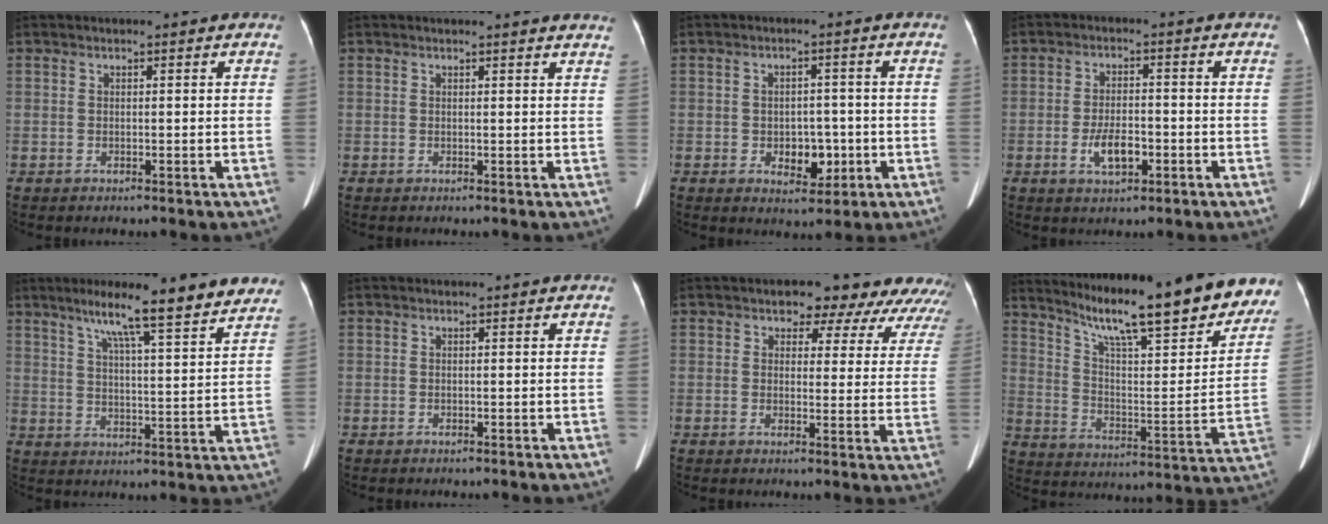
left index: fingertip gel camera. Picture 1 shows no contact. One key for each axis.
{"total": 4.0, "fx": 4.0, "fy": 0.0, "fz": 0.7, "tx": -0.011, "ty": -0.012, "tz": 0.020}
{"total": 4.8, "fx": -1.2, "fy": 3.3, "fz": 3.4, "tx": -0.047, "ty": 0.007, "tz": -0.006}
{"total": 5.0, "fx": -1.9, "fy": 2.1, "fz": 4.1, "tx": -0.084, "ty": 0.000, "tz": -0.028}
{"total": 15.4, "fx": 12.0, "fy": 0.4, "fz": 9.5, "tx": -0.132, "ty": 0.015, "tz": 0.160}
{"total": 0.0}
{"total": 12.2, "fx": 10.1, "fy": 5.6, "fz": 3.8, "tx": -0.002, "ty": -0.006, "tz": 0.088}
{"total": 26.8, "fx": 22.5, "fy": 3.5, "fz": 14.2, "tx": -0.218, "ty": -0.059, "tz": 0.307}